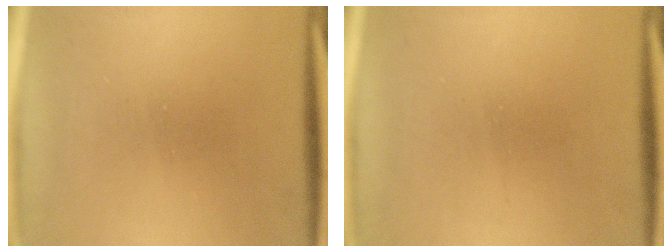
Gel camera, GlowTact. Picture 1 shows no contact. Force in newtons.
{"total": 1.4}